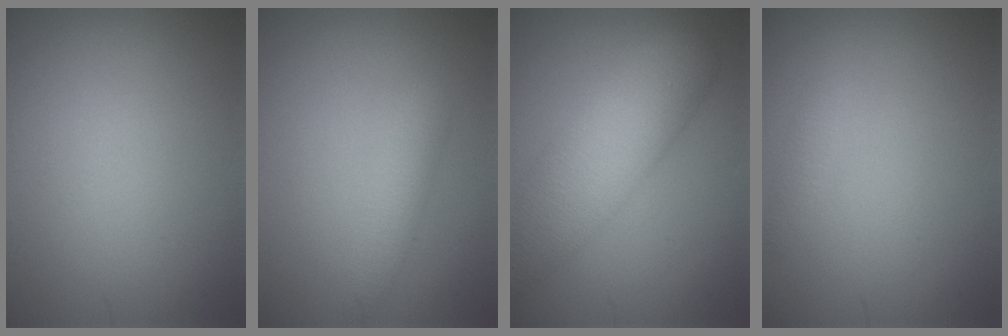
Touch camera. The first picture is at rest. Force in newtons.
{"total": 2.0, "press": 2.0, "slide": 0.1}
{"total": 8.3, "press": 8.3, "slide": 0.5}
{"total": 1.1, "press": 1.1, "slide": 0.1}